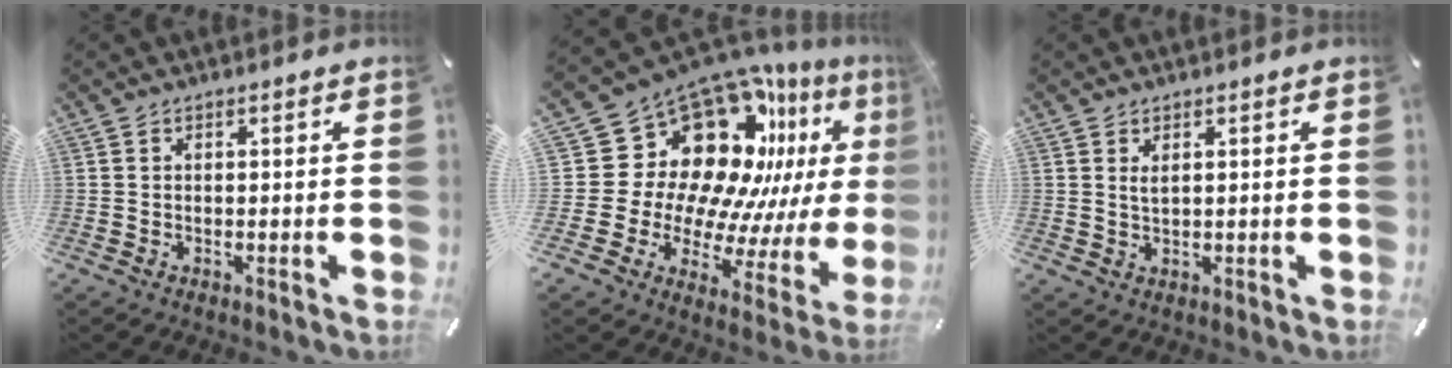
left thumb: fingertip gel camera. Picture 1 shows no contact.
{"total": 22.6, "force": [11.8, 14.9, 12.1], "torque": [-0.191, -0.138, 0.234]}
{"total": 1.7, "force": [0.9, 0.6, 1.3], "torque": [-0.027, -0.001, 0.016]}